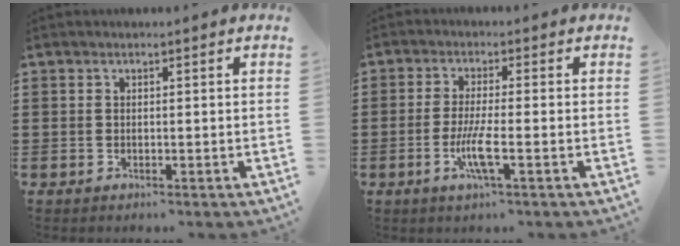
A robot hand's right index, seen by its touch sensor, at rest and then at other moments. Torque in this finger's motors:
{"motor_torque": [0.30, 0.35, 0.53, 0.12]}